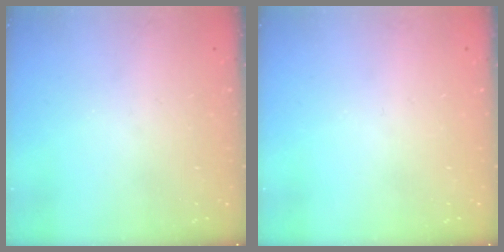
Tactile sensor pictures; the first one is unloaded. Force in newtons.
{"total": 0.0}